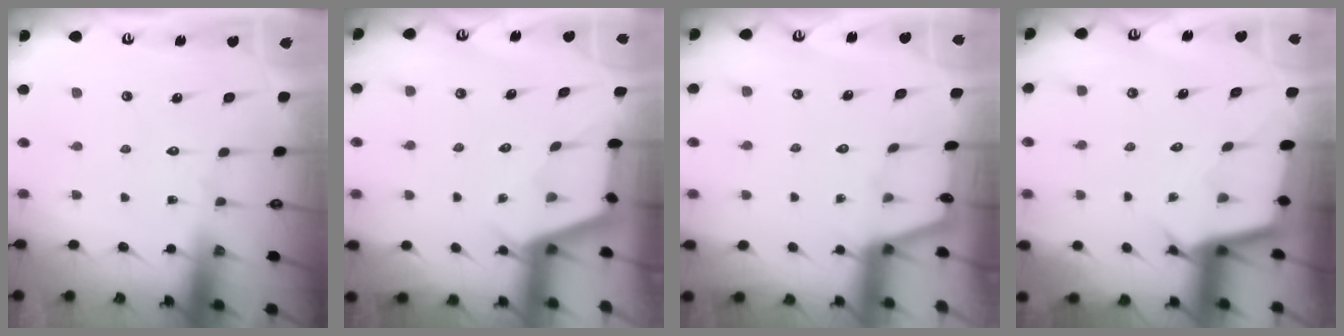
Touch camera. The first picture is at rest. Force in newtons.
{"total": 2.6, "press": 2.6, "slide": 0.3}
{"total": 1.4, "press": 1.3, "slide": 0.3}
{"total": 2.7, "press": 2.7, "slide": 0.1}